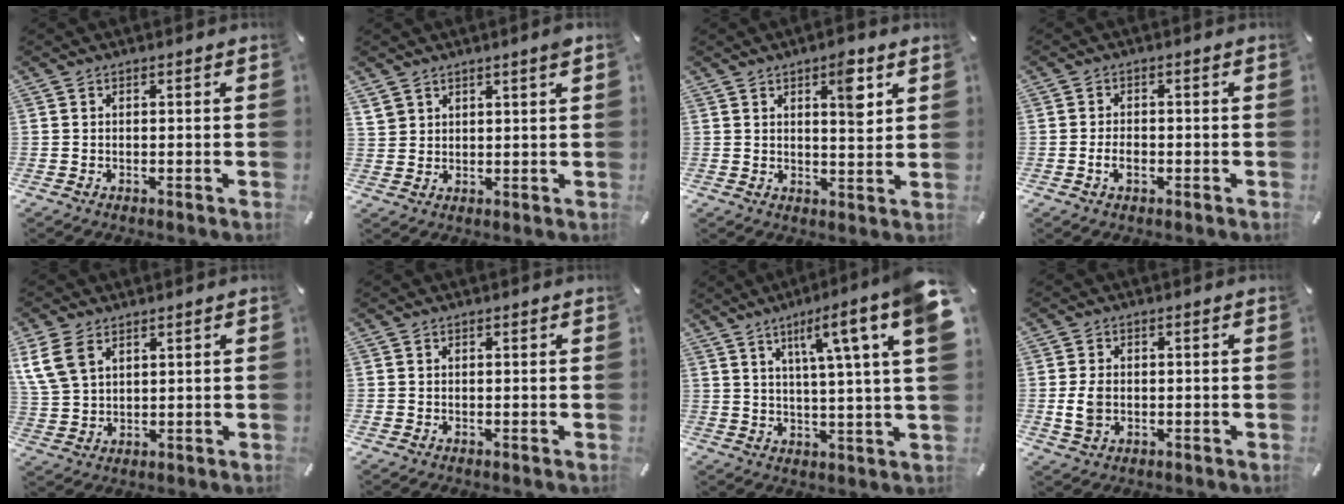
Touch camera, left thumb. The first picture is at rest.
{"total": 3.1, "force": [2.7, 1.2, 0.9], "torque": [-0.026, -0.008, 0.052]}
{"total": 7.1, "force": [3.3, 2.6, 5.8], "torque": [-0.073, -0.018, 0.046]}
{"total": 3.0, "force": [-1.0, 1.8, 2.2], "torque": [-0.047, 0.003, -0.019]}
{"total": 7.1, "force": [3.9, 4.8, 3.6], "torque": [-0.096, -0.001, 0.075]}
{"total": 0.0}
{"total": 14.7, "force": [6.9, 1.7, 12.9], "torque": [-0.191, -0.040, 0.095]}
{"total": 4.6, "force": [-0.5, 3.5, 3.0], "torque": [-0.067, 0.002, -0.010]}